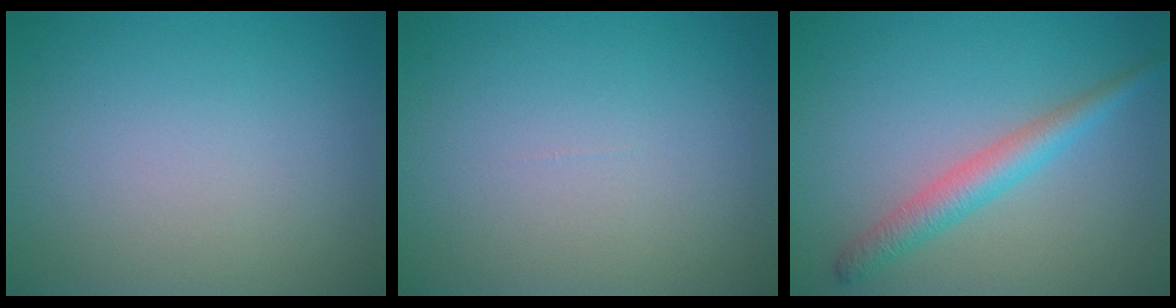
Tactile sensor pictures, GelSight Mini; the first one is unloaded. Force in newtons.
{"total": 0.0}
{"total": 3.0, "press": 3.0, "slide": 0.1}